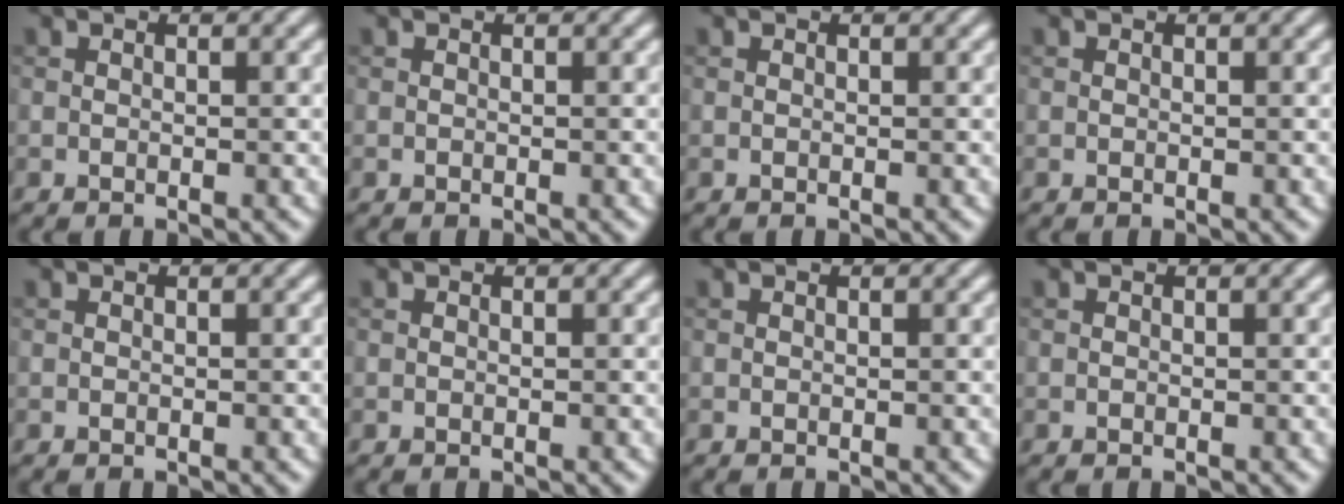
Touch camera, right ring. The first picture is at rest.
{"total": 0.0}
{"total": 0.0}
{"total": 0.0}
{"total": 0.0}
{"total": 0.0}
{"total": 0.0}
{"total": 0.0}